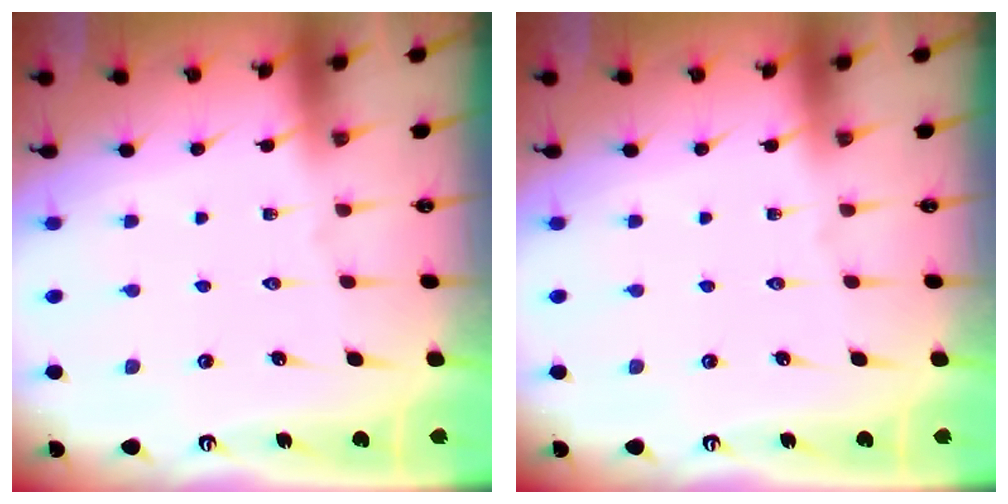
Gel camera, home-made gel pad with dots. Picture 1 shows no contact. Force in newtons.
{"total": 0.0}